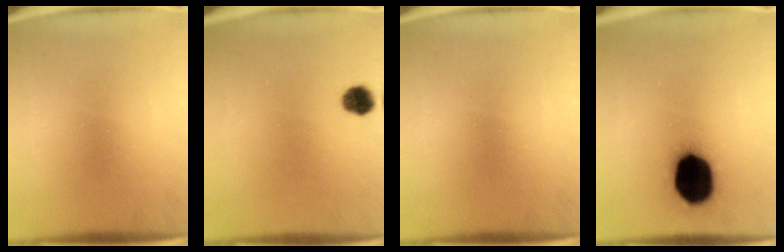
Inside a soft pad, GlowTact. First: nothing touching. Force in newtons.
{"total": 4.1}
{"total": 0.0}
{"total": 18.3}